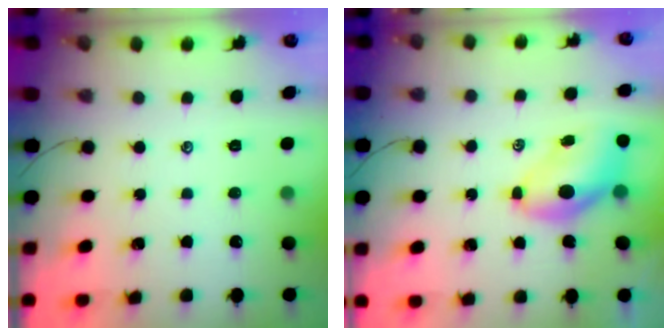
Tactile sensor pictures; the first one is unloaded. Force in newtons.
{"total": 7.5, "press": 7.3, "slide": 1.6}